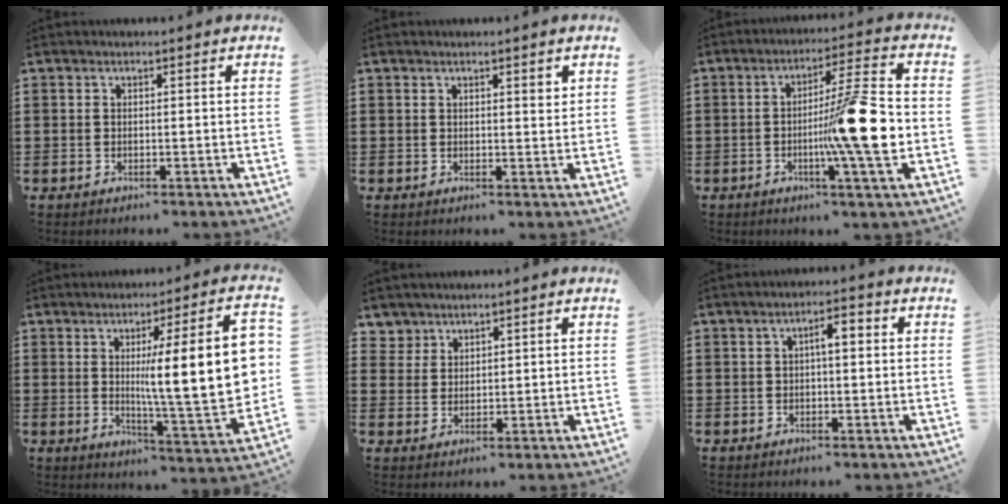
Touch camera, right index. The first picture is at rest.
{"total": 1.3, "force": [1.0, 0.5, 0.7], "torque": [-0.007, -0.001, 0.016]}
{"total": 13.2, "force": [-1.7, 0.7, 13.0], "torque": [-0.196, -0.014, -0.037]}
{"total": 16.3, "force": [2.4, 2.7, 15.9], "torque": [-0.239, -0.019, 0.036]}
{"total": 3.2, "force": [2.4, 2.1, -0.1], "torque": [-0.011, 0.009, 0.049]}
{"total": 3.1, "force": [0.2, 0.9, 3.0], "torque": [-0.057, 0.006, 0.001]}